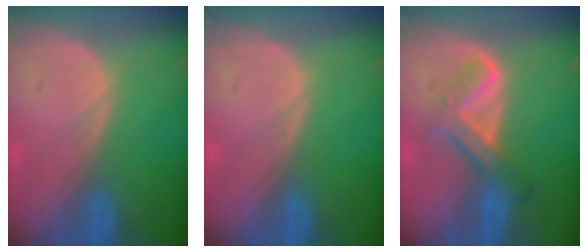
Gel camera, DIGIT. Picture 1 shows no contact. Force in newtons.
{"total": 0.0}
{"total": 6.5, "press": 5.5, "slide": 3.3}